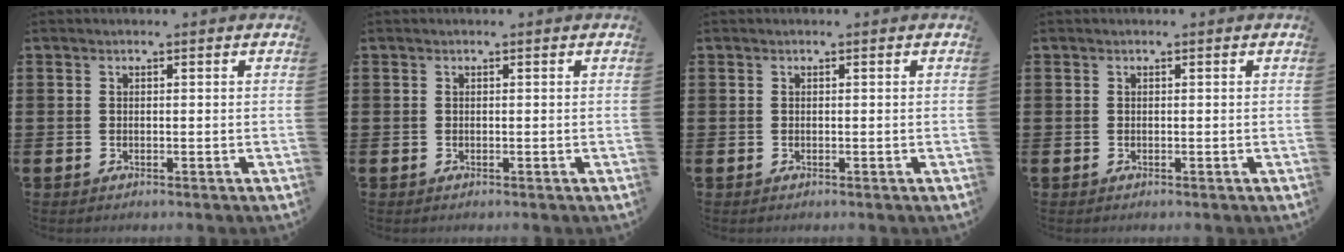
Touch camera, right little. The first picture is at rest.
{"total": 0.0}
{"total": 0.0}
{"total": 0.0}